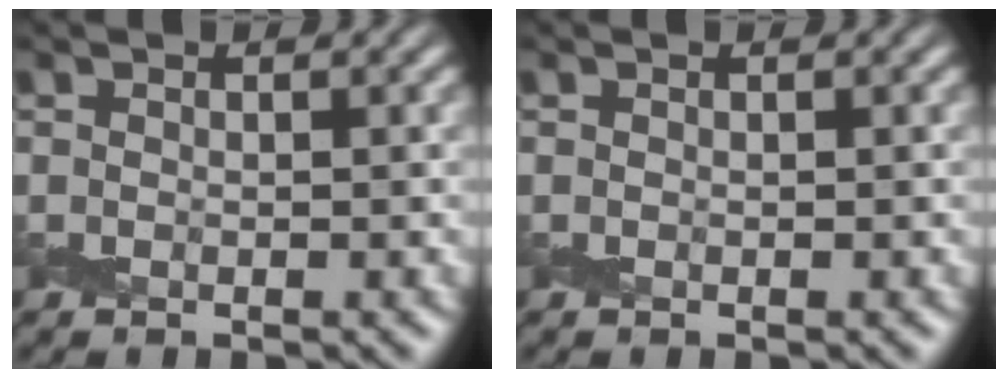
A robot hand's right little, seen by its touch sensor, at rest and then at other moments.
{"total": 0.0}